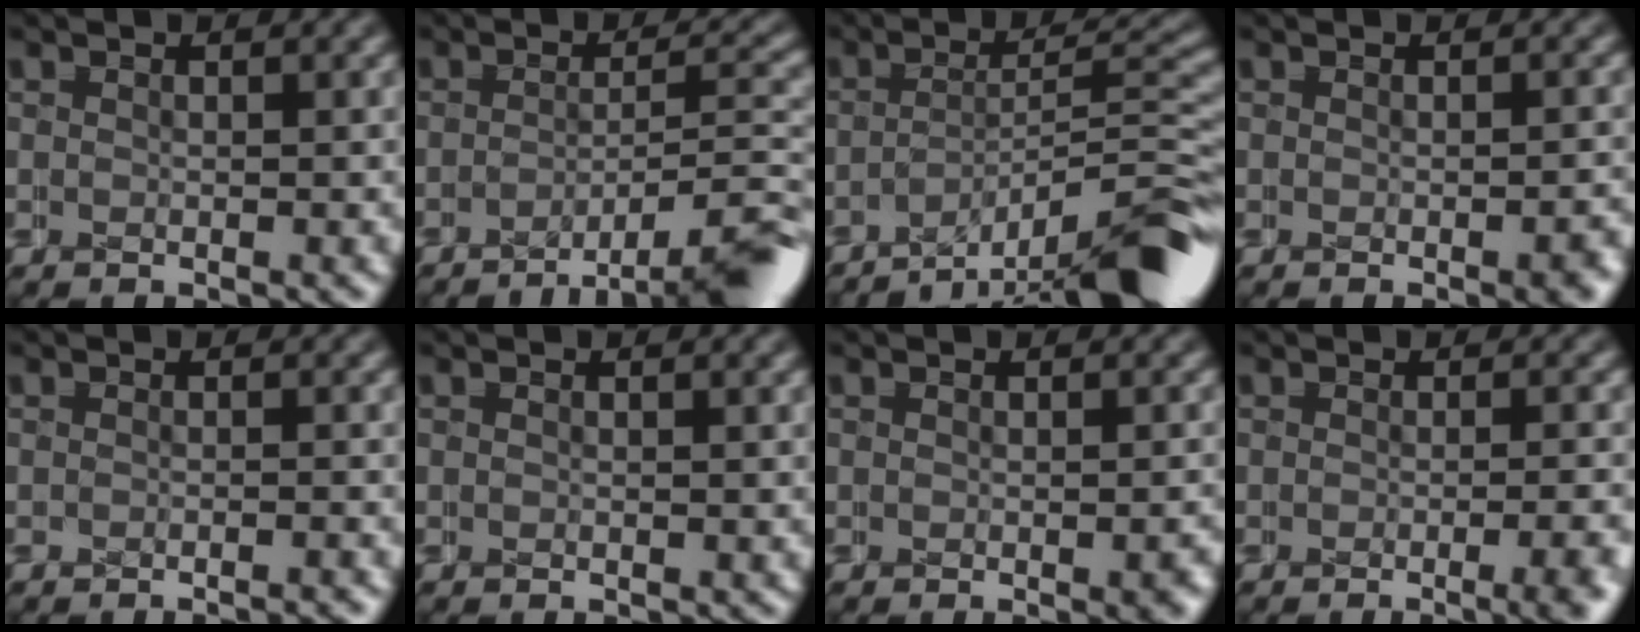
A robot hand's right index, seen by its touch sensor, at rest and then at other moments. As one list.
[{"total": 7.4, "force": [-5.9, 1.8, 3.9], "torque": [-0.023, 0.008, -0.093]}, {"total": 8.9, "force": [-6.8, 1.9, 5.4], "torque": [-0.052, 0.001, -0.094]}, {"total": 1.3, "force": [-0.9, 0.2, 0.9], "torque": [-0.005, 0.000, -0.013]}, {"total": 1.0, "force": [-1.0, 0.0, 0.0], "torque": [0.004, 0.004, -0.018]}, {"total": 0.0}, {"total": 1.0, "force": [-0.6, 0.3, 0.8], "torque": [-0.006, -0.002, -0.006]}, {"total": 2.1, "force": [-1.4, -0.1, 1.6], "torque": [-0.014, 0.006, -0.025]}]